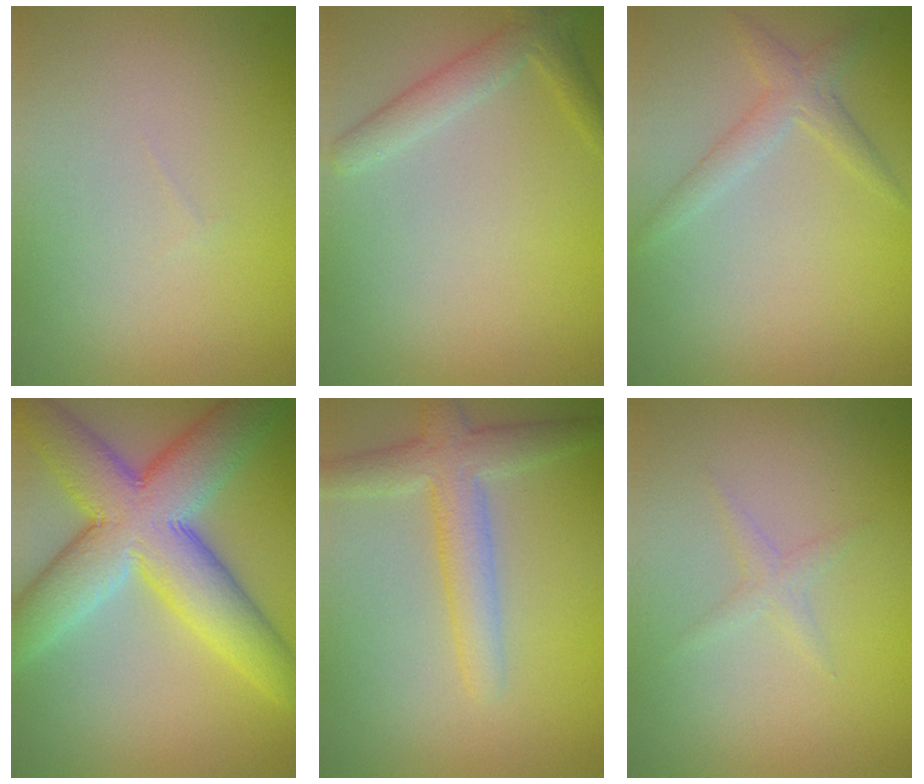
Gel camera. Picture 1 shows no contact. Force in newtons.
{"total": 2.3, "press": 2.3, "slide": 0.1}
{"total": 2.0, "press": 2.0, "slide": 0.1}
{"total": 10.9, "press": 10.9, "slide": 0.2}
{"total": 4.0, "press": 4.0, "slide": 0.1}
{"total": 1.1, "press": 1.1, "slide": 0.1}